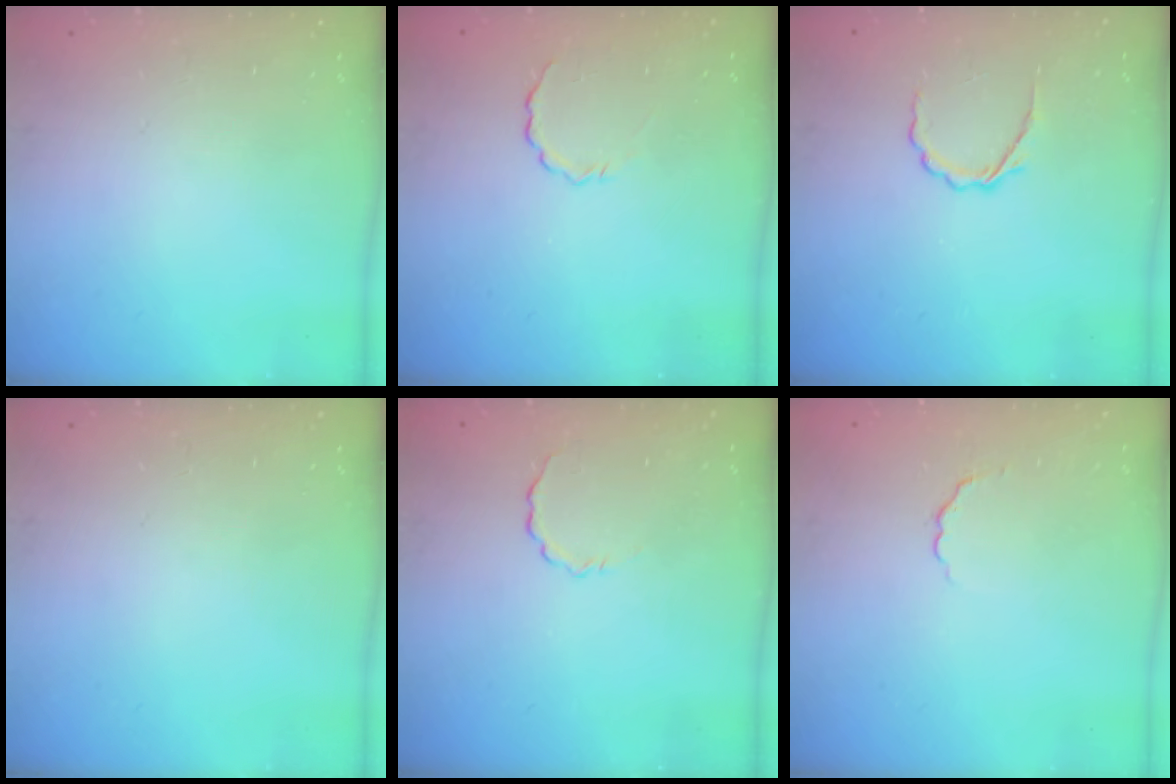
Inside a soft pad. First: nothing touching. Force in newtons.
{"total": 2.7, "press": 2.5, "slide": 0.8}
{"total": 3.6, "press": 3.4, "slide": 1.2}
{"total": 0.0}
{"total": 2.9, "press": 2.7, "slide": 0.9}
{"total": 1.8, "press": 1.5, "slide": 1.0}